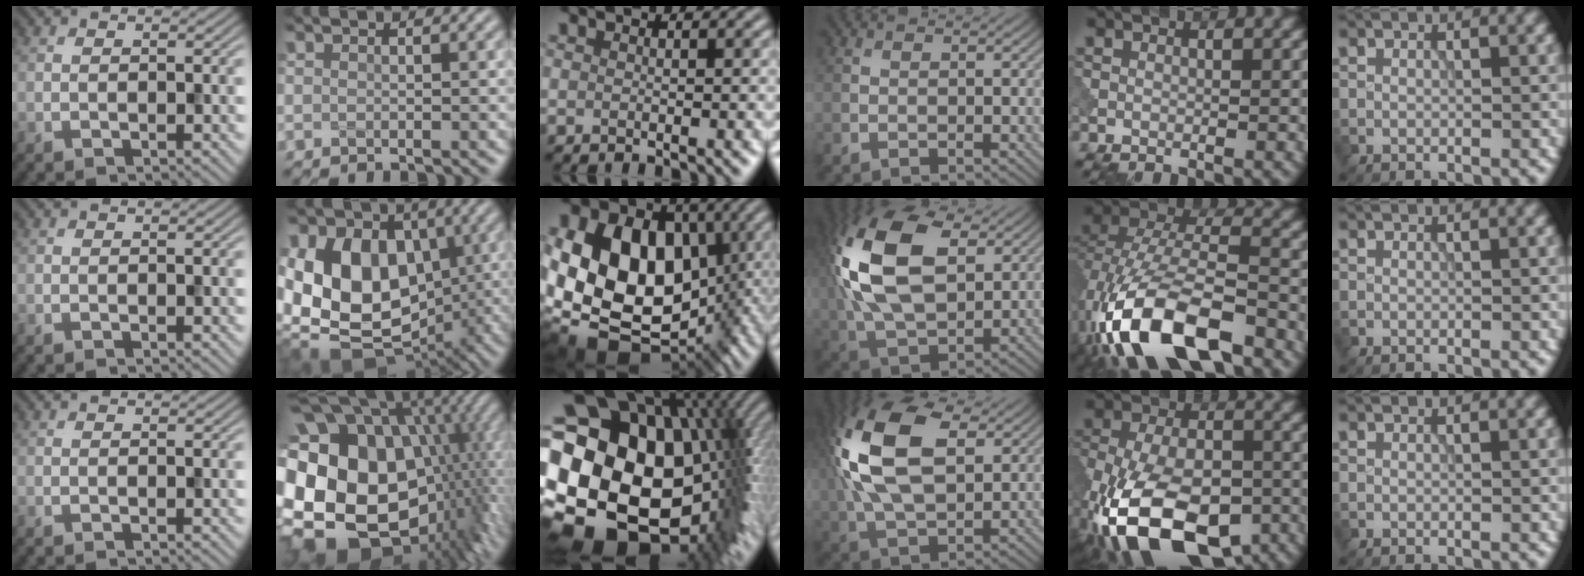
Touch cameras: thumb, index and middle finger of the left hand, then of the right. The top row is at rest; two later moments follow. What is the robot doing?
{"motion": "insert", "object": "peg toy"}